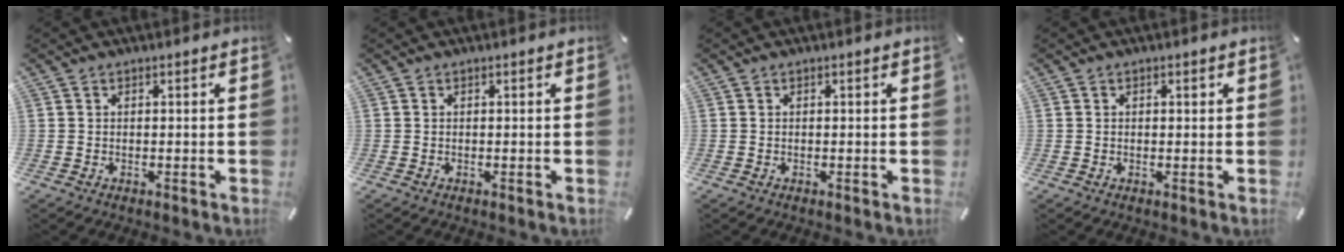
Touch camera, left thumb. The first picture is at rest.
{"total": 0.0}
{"total": 0.0}
{"total": 0.7, "force": [0.1, 0.5, 0.4], "torque": [-0.009, 0.002, 0.002]}